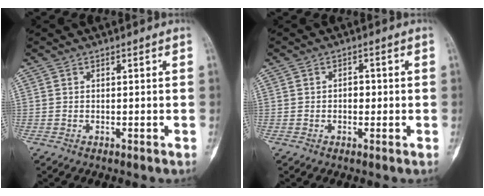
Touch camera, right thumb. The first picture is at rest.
{"total": 2.1, "force": [-0.2, 1.5, 1.5], "torque": [-0.009, 0.006, -0.007]}